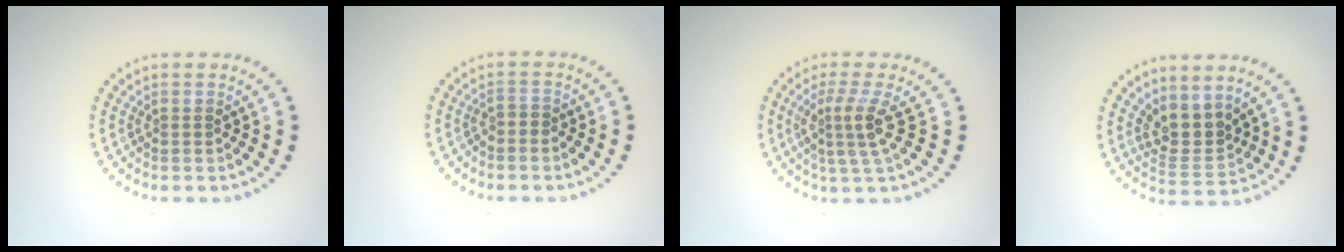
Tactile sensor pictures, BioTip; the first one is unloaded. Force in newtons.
{"total": 0.6, "press": 0.4, "slide": 0.4}
{"total": 3.1, "press": 2.2, "slide": 2.2}
{"total": 3.1, "press": 2.5, "slide": 1.9}